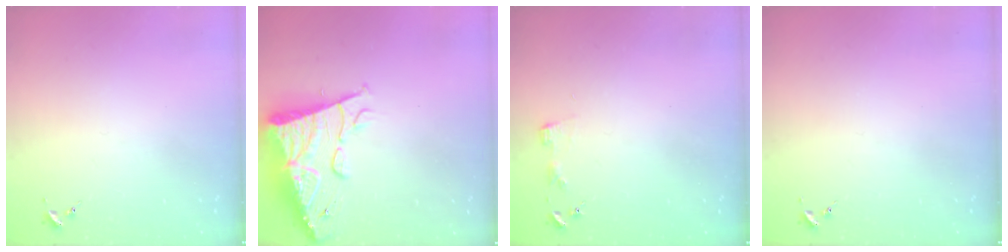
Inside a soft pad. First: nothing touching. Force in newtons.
{"total": 16.3, "press": 16.3, "slide": 1.7}
{"total": 2.9, "press": 2.9, "slide": 0.3}
{"total": 0.0}